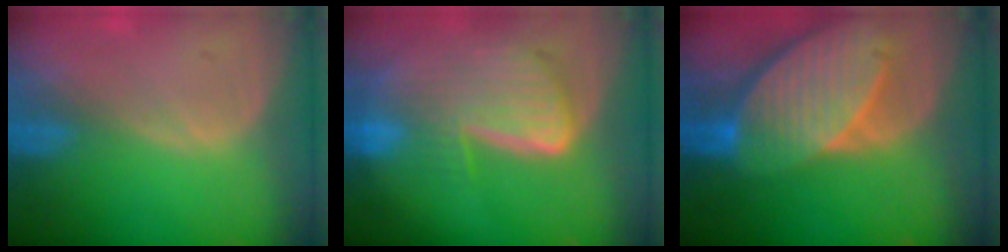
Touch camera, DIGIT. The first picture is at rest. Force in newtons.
{"total": 9.1, "press": 8.0, "slide": 4.5}
{"total": 10.7, "press": 9.4, "slide": 5.2}